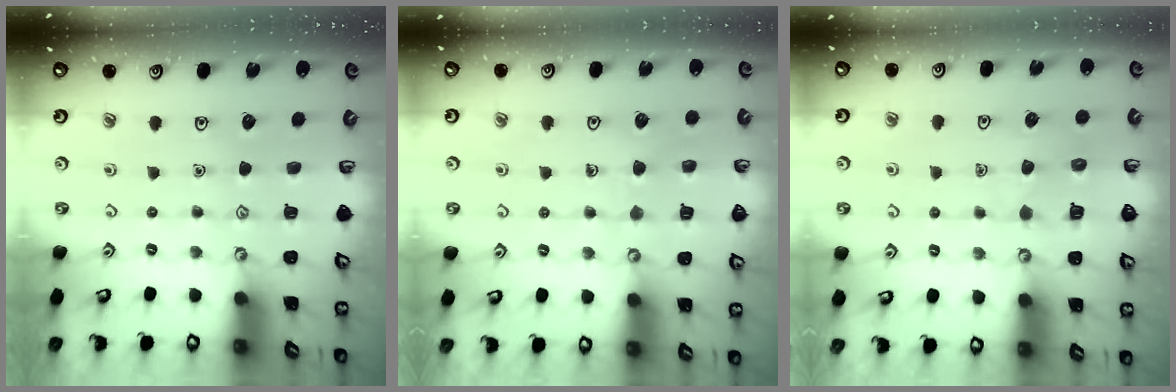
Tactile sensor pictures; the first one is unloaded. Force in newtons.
{"total": 4.9, "press": 4.9, "slide": 0.3}
{"total": 5.5, "press": 5.5, "slide": 0.6}